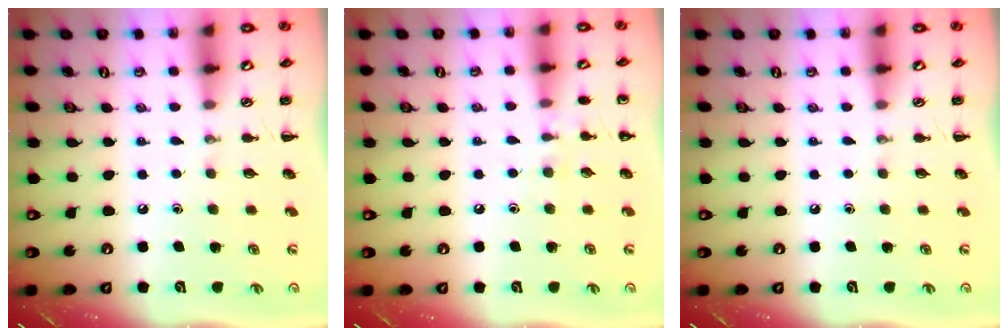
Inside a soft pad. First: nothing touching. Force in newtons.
{"total": 6.2, "press": 5.9, "slide": 2.0}
{"total": 0.0}